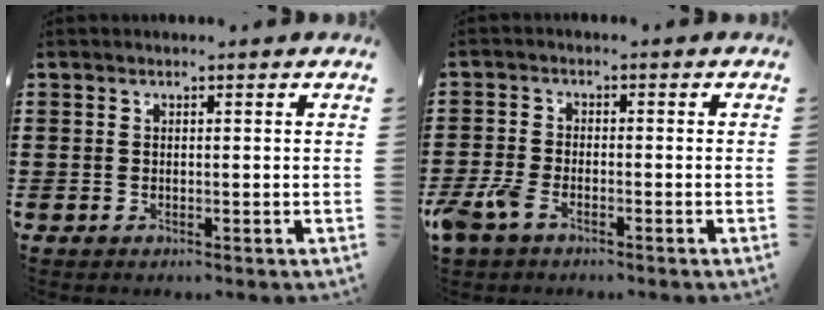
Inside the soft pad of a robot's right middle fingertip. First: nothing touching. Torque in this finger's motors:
{"motor_torque": [1.30, -0.46, 0.11, 0.13]}